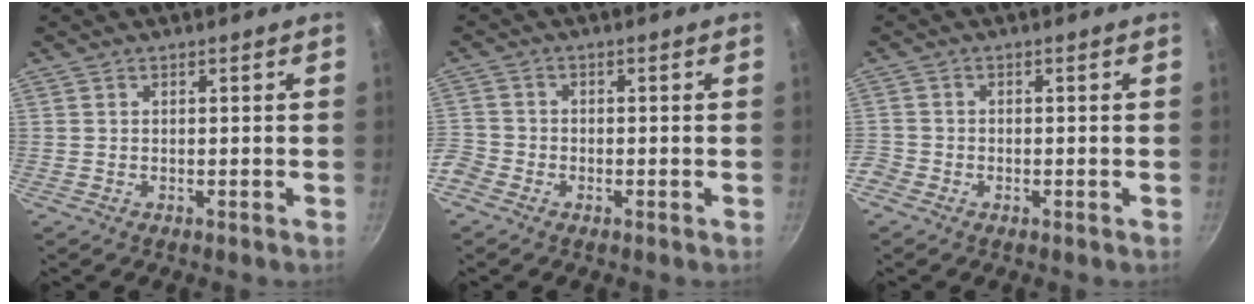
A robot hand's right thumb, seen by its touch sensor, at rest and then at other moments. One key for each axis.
{"total": 6.0, "fx": -2.8, "fy": 4.8, "fz": 2.3, "tx": -0.058, "ty": 0.018, "tz": -0.066}
{"total": 3.1, "fx": -1.7, "fy": 2.4, "fz": 1.0, "tx": -0.030, "ty": 0.007, "tz": -0.039}